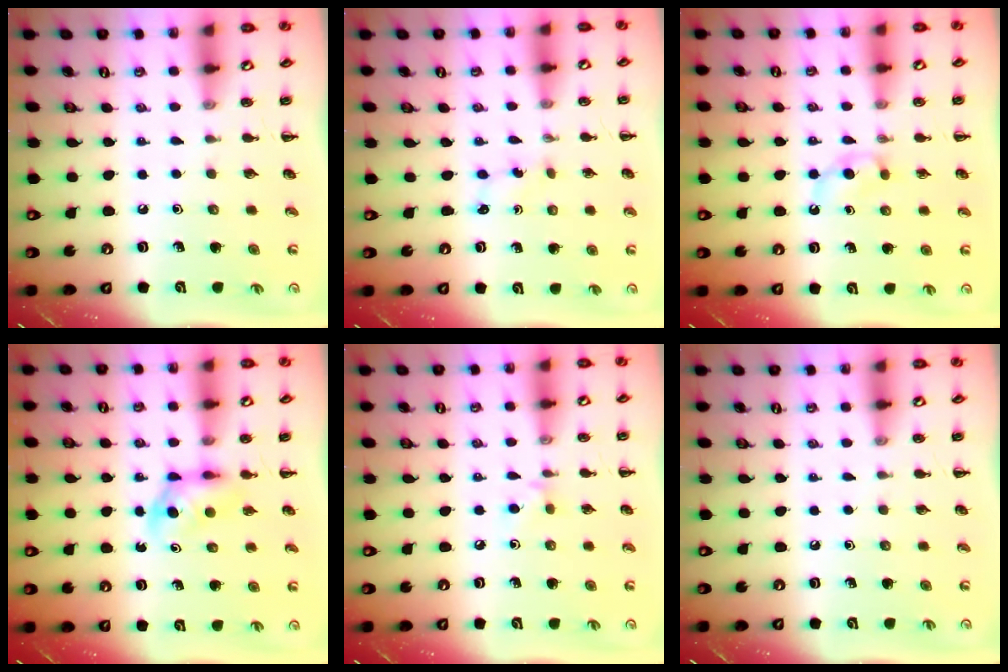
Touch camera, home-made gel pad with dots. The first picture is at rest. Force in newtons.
{"total": 1.7, "press": 1.5, "slide": 0.6}
{"total": 3.7, "press": 3.4, "slide": 1.5}
{"total": 3.7, "press": 3.5, "slide": 1.1}
{"total": 4.6, "press": 4.3, "slide": 1.7}
{"total": 0.0}